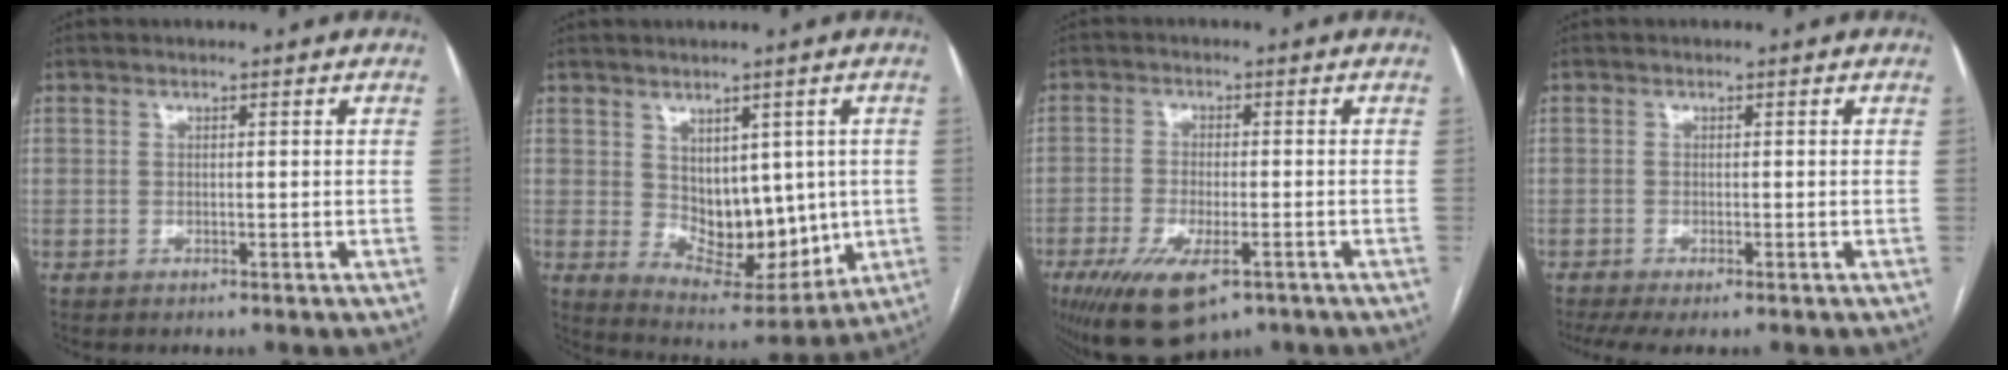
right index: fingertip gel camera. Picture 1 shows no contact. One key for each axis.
{"total": 11.3, "fx": 0.9, "fy": 6.9, "fz": 8.8, "tx": -0.114, "ty": -0.001, "tz": 0.042}
{"total": 10.6, "fx": -6.0, "fy": 3.8, "fz": 7.9, "tx": -0.142, "ty": -0.021, "tz": -0.095}
{"total": 4.4, "fx": -3.1, "fy": 0.8, "fz": 3.0, "tx": -0.052, "ty": -0.012, "tz": -0.052}